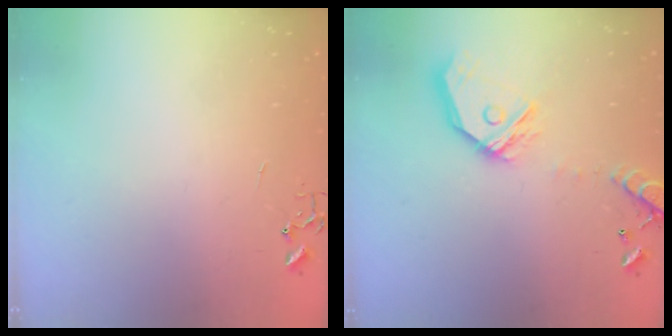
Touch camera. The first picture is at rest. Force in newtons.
{"total": 17.0, "press": 16.8, "slide": 2.7}